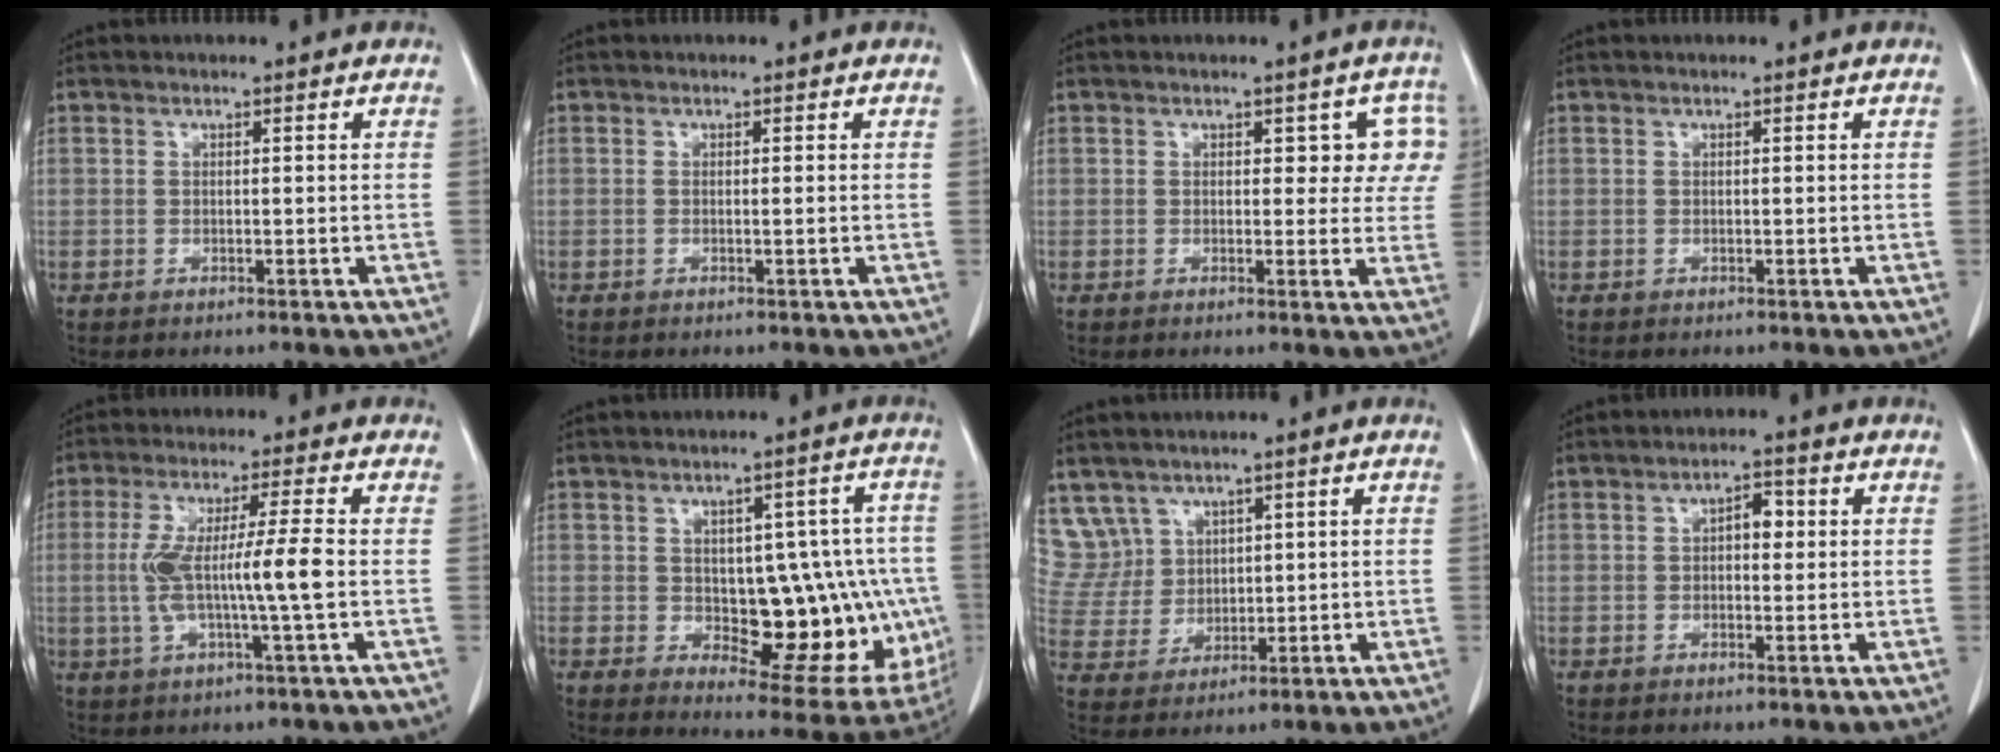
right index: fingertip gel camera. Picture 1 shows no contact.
{"total": 0.6, "force": [-0.1, -0.1, 0.6], "torque": [-0.011, -0.002, -0.001]}
{"total": 5.0, "force": [1.8, 3.1, 3.6], "torque": [-0.010, 0.013, 0.014]}
{"total": 0.0}
{"total": 9.4, "force": [-0.7, -0.1, 9.3], "torque": [-0.186, 0.006, -0.015]}
{"total": 17.1, "force": [-1.7, 7.9, 15.1], "torque": [-0.142, 0.022, 0.005]}
{"total": 8.1, "force": [4.9, 6.5, 0.1], "torque": [-0.012, 0.027, 0.116]}
{"total": 2.9, "force": [0.4, 1.5, 2.5], "torque": [-0.035, 0.011, 0.003]}